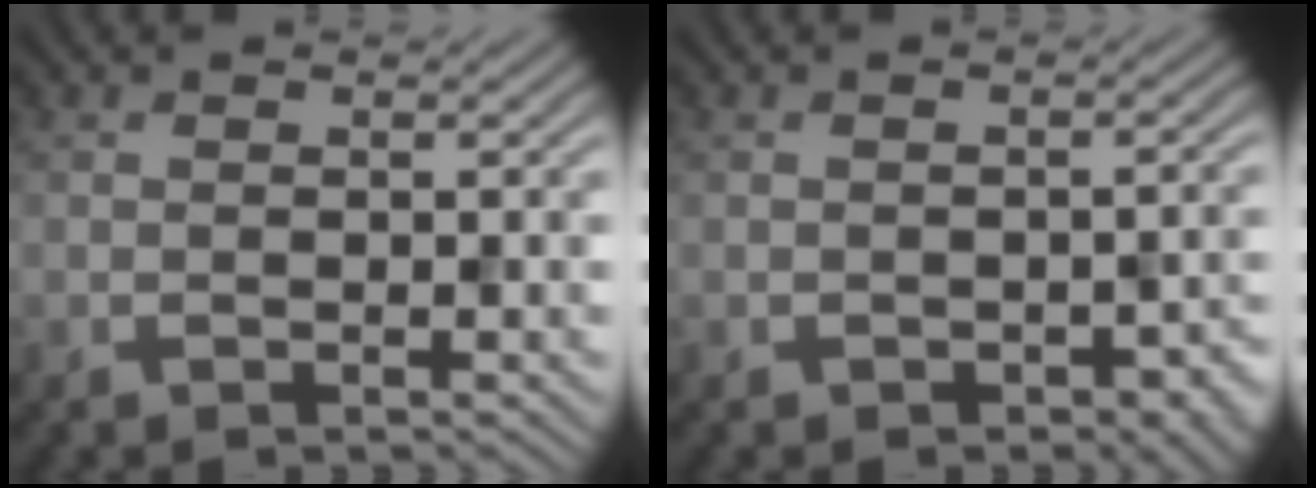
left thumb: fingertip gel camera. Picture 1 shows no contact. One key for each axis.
{"total": 3.5, "fx": -2.2, "fy": 1.4, "fz": 2.3, "tx": -0.019, "ty": -0.007, "tz": -0.009}